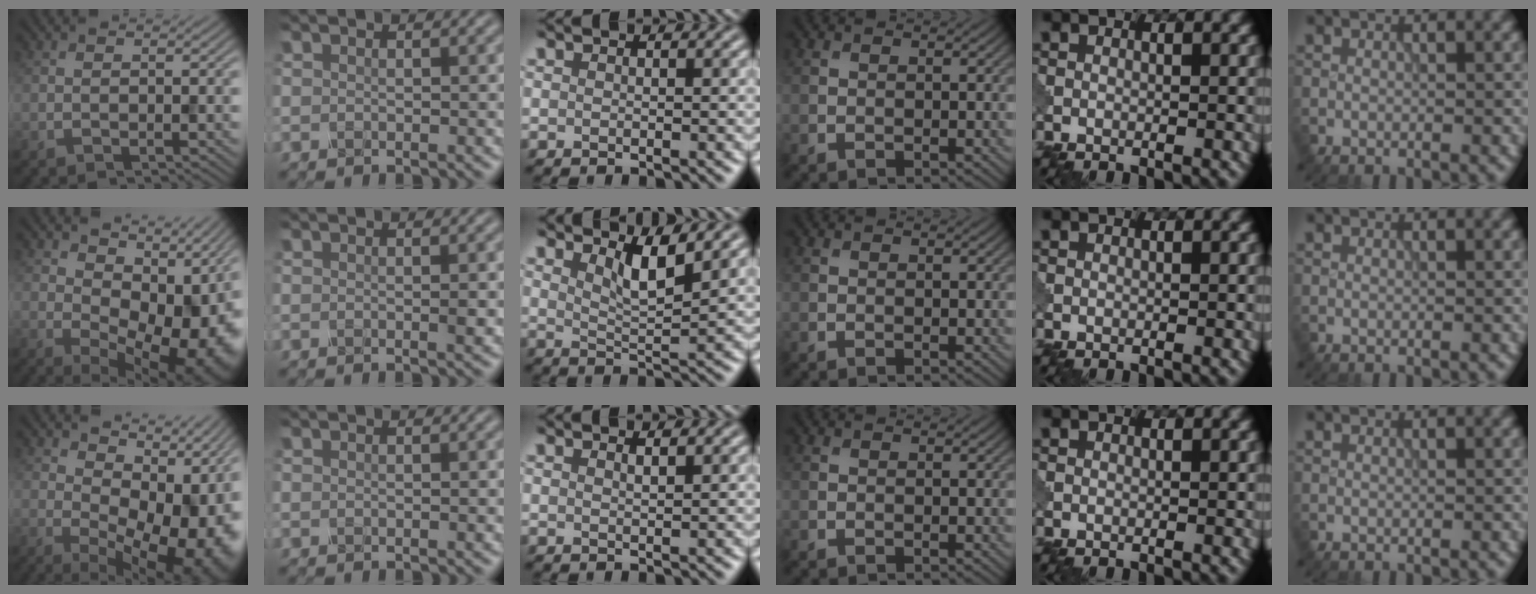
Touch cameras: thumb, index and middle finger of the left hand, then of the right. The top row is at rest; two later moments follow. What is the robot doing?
{"motion": "shake", "object": "salt shaker"}